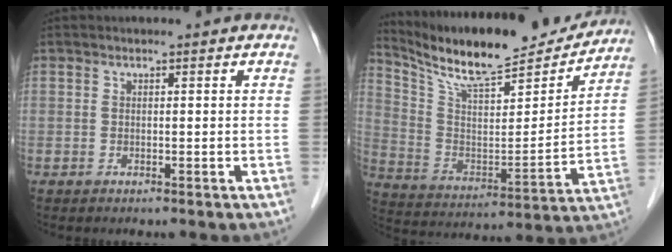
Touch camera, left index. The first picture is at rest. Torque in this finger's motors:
{"motor_torque": [0.37, -0.20, 0.40, 0.11]}